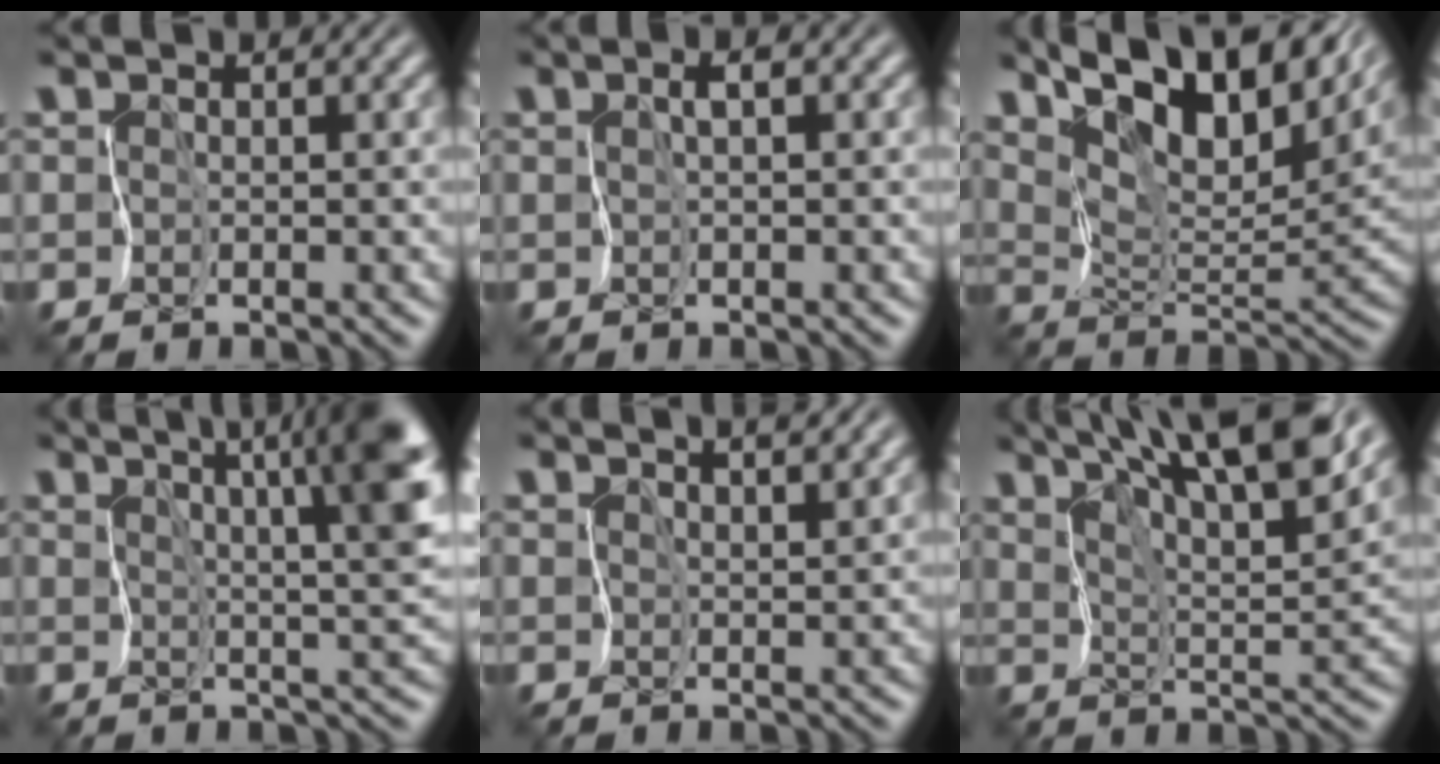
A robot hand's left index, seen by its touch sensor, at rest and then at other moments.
{"total": 1.4, "force": [0.3, 0.2, 1.3], "torque": [-0.023, 0.005, 0.004]}
{"total": 11.8, "force": [8.2, 4.6, 7.2], "torque": [-0.119, 0.010, 0.146]}
{"total": 9.8, "force": [4.2, 2.1, 8.6], "torque": [-0.106, 0.014, 0.056]}
{"total": 5.4, "force": [3.9, 1.7, 3.3], "torque": [-0.039, 0.021, 0.046]}
{"total": 11.6, "force": [8.0, 2.4, 8.1], "torque": [-0.122, 0.017, 0.111]}